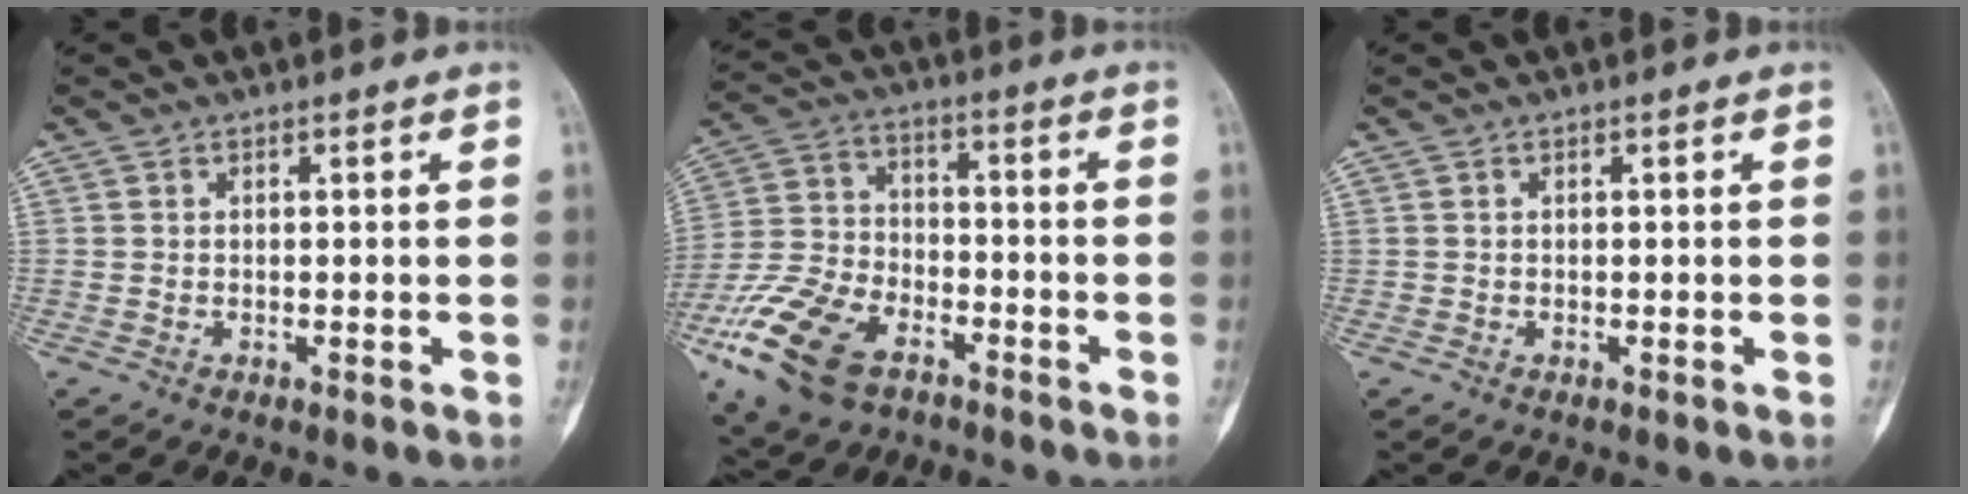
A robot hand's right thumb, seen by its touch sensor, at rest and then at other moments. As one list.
[{"total": 17.0, "force": [-9.2, 9.5, 10.8], "torque": [-0.222, 0.030, -0.176]}, {"total": 0.0}]